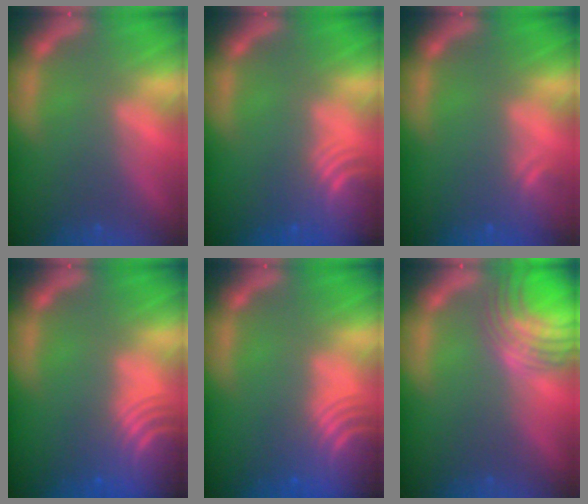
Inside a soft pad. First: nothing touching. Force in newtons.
{"total": 6.5}
{"total": 1.9}
{"total": 10.1}
{"total": 10.1}
{"total": 8.1}